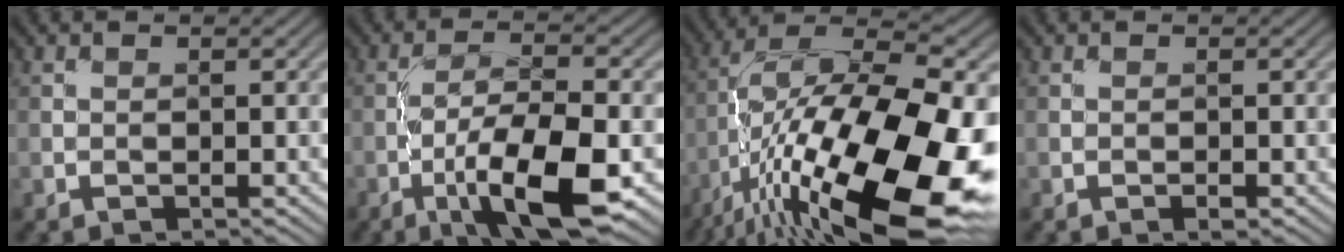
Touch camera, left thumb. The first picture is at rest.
{"total": 10.6, "force": [-4.3, 3.1, 9.1], "torque": [-0.160, -0.001, -0.079]}
{"total": 21.2, "force": [-7.9, 8.4, 17.8], "torque": [-0.321, -0.013, -0.125]}
{"total": 0.7, "force": [-0.4, 0.3, 0.5], "torque": [-0.008, 0.001, -0.008]}